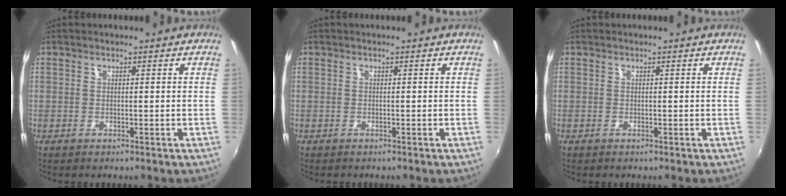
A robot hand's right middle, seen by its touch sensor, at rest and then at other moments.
{"total": 0.0}
{"total": 0.0}